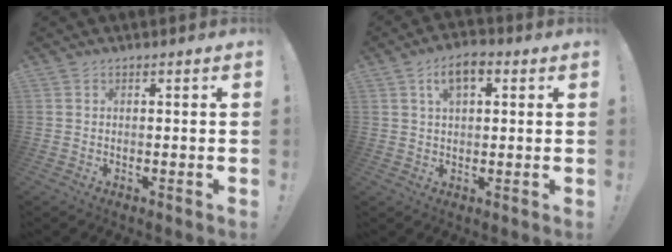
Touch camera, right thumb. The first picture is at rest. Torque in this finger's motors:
{"motor_torque": [0.43, 1.76, 0.85, 0.00, 0.00]}